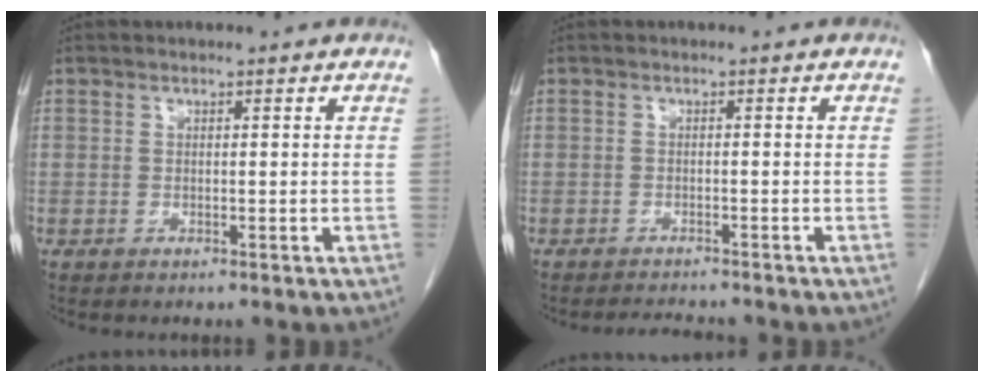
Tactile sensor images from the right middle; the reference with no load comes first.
{"total": 2.3, "force": [-2.2, 0.0, 0.4], "torque": [-0.008, -0.009, -0.033]}